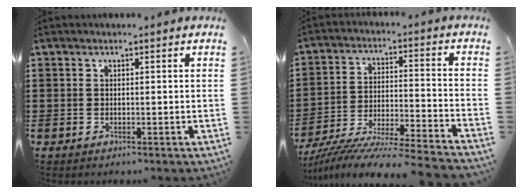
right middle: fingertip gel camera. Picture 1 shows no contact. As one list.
[{"total": 8.7, "force": [-8.4, -0.6, 2.3], "torque": [-0.046, -0.006, -0.170]}]